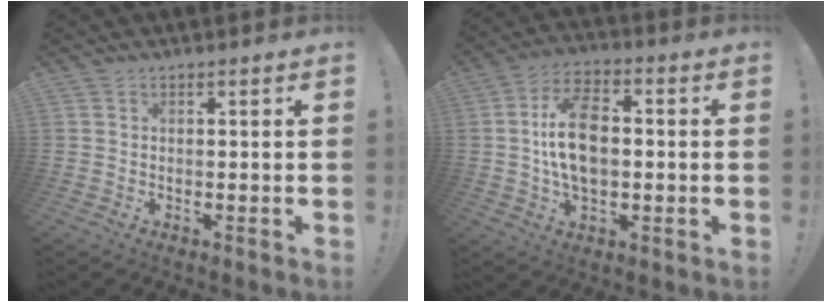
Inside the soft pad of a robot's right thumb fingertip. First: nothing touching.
{"total": 14.2, "force": [0.0, 8.8, 11.2], "torque": [-0.204, 0.009, -0.002]}